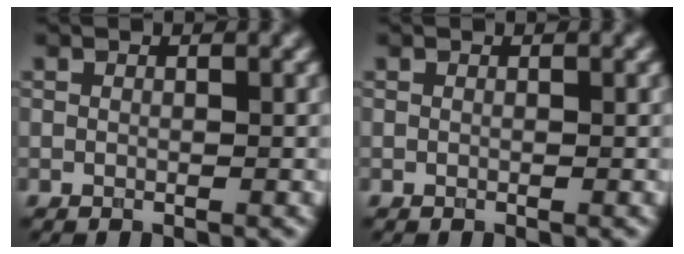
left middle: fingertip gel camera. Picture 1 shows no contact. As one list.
[{"total": 0.0}]